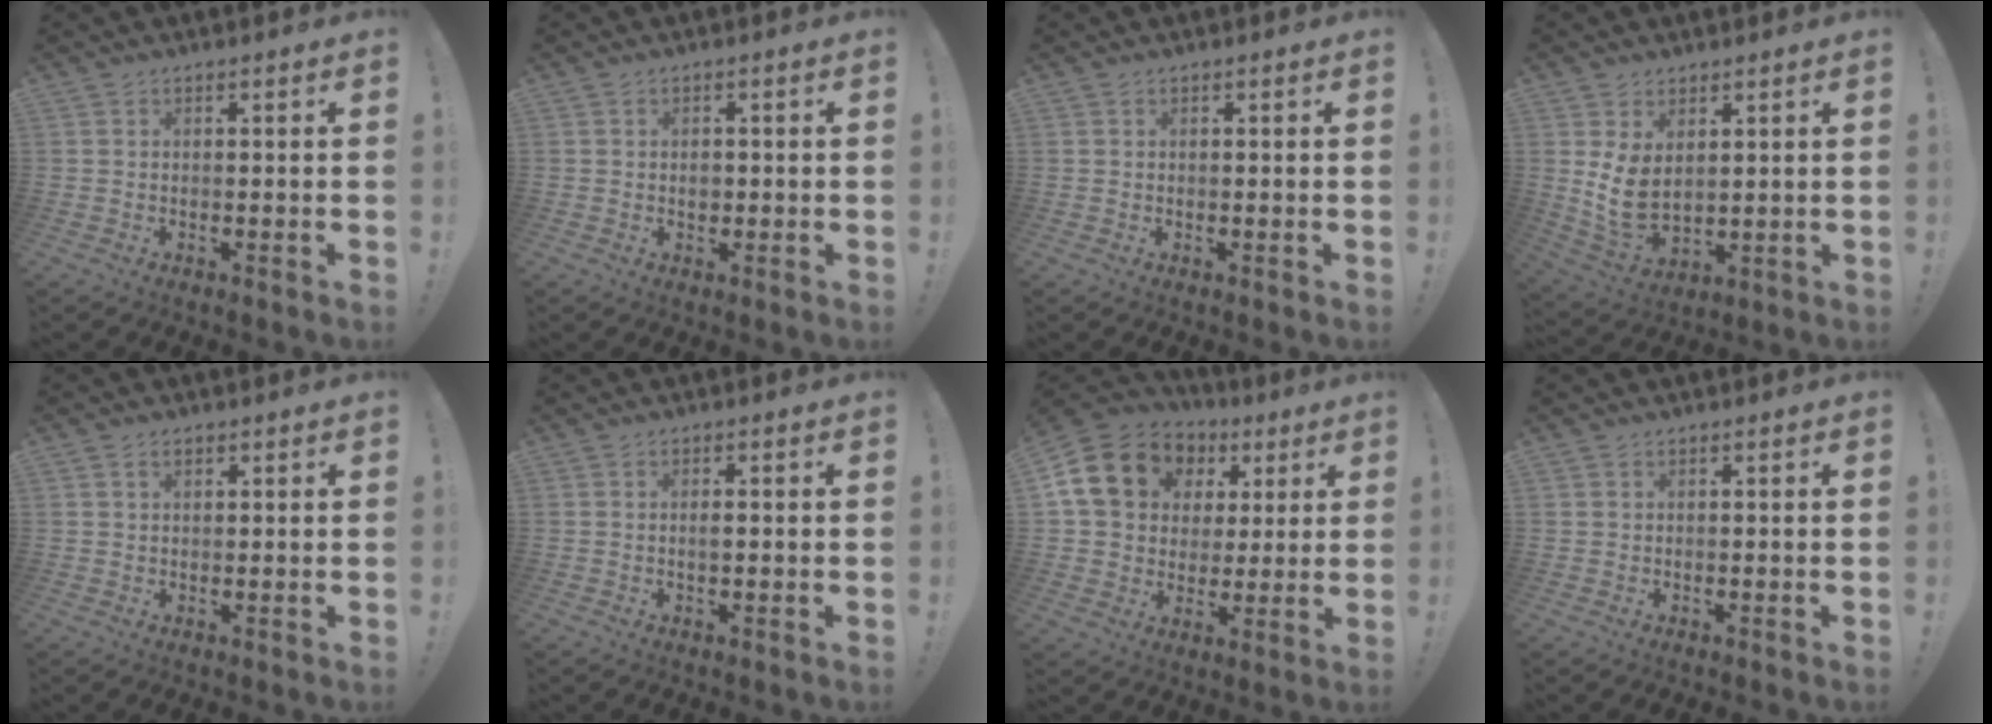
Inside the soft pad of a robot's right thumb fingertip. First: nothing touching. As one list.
[{"total": 2.1, "force": [-0.4, 1.8, 1.1], "torque": [-0.006, -0.003, -0.010]}, {"total": 0.6, "force": [0.2, 0.5, -0.2], "torque": [0.011, -0.003, 0.003]}, {"total": 8.6, "force": [2.5, 5.2, 6.3], "torque": [-0.114, -0.029, 0.049]}, {"total": 1.8, "force": [0.9, 1.2, 0.9], "torque": [-0.017, 0.003, 0.017]}, {"total": 1.6, "force": [-0.3, 0.5, 1.5], "torque": [-0.022, -0.001, -0.008]}, {"total": 18.4, "force": [6.3, 14.7, 9.0], "torque": [-0.152, -0.013, 0.137]}, {"total": 0.6, "force": [0.0, 0.6, -0.1], "torque": [-0.003, 0.003, 0.001]}]